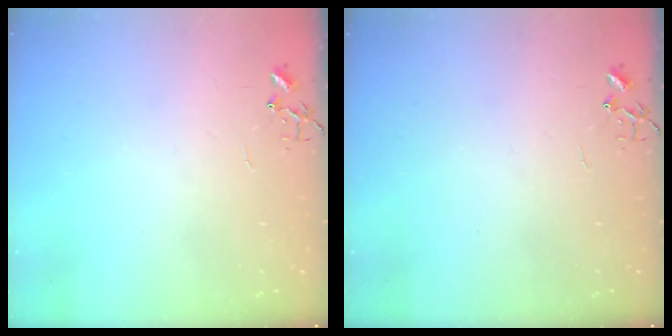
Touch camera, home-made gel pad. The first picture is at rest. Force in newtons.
{"total": 0.0}